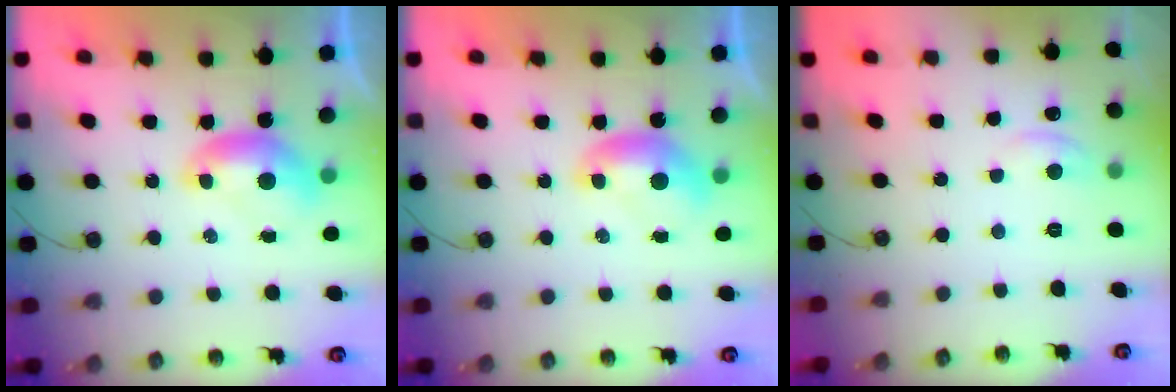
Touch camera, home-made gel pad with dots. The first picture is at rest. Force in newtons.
{"total": 0.0}
{"total": 0.9, "press": 0.6, "slide": 0.7}